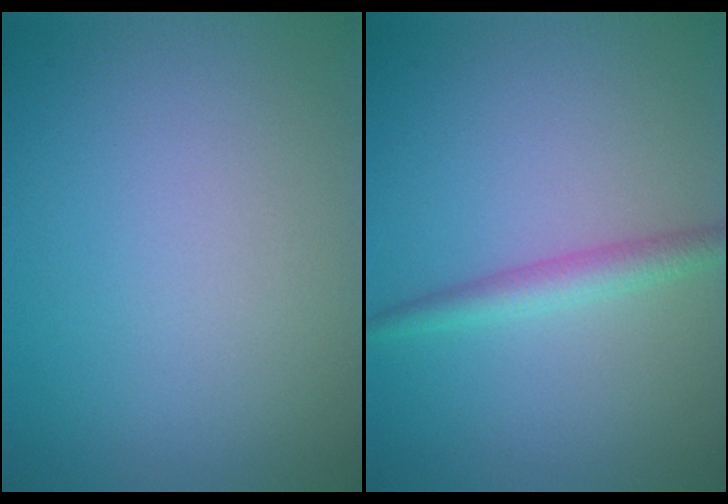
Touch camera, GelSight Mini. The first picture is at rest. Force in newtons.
{"total": 2.2, "press": 2.2, "slide": 0.1}